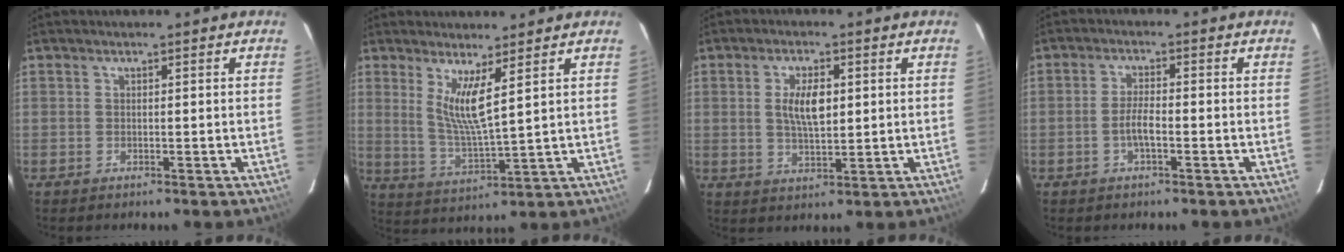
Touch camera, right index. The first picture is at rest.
{"total": 7.2, "force": [3.6, 0.0, 6.2], "torque": [-0.118, -0.021, 0.070]}
{"total": 6.3, "force": [1.2, 2.8, 5.5], "torque": [-0.100, 0.001, 0.024]}
{"total": 3.1, "force": [-1.3, 0.8, 2.7], "torque": [-0.058, 0.002, -0.024]}